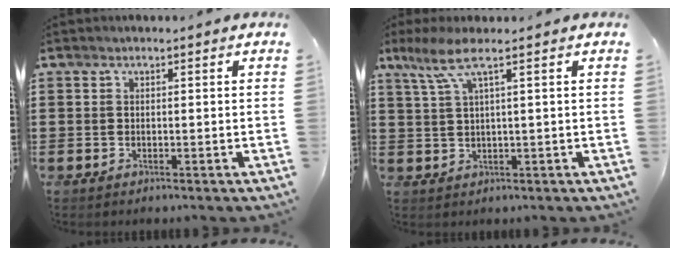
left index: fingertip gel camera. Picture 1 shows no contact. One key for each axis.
{"total": 5.1, "fx": 2.1, "fy": 0.3, "fz": 4.6, "tx": -0.102, "ty": -0.002, "tz": 0.033}